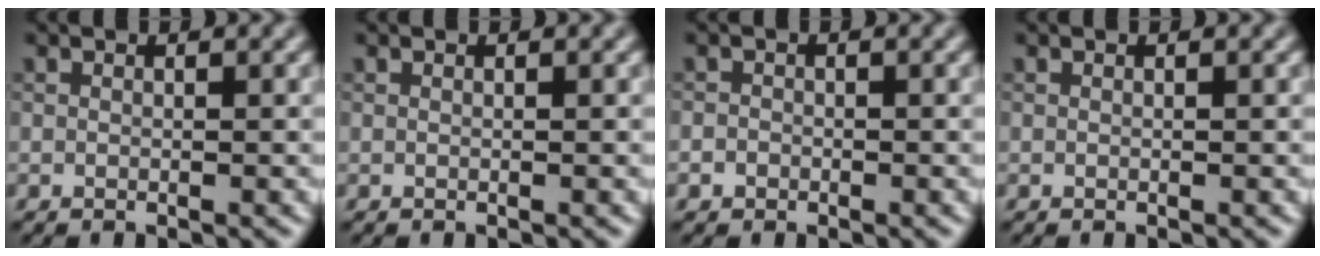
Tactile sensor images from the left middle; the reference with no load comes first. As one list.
[{"total": 0.0}, {"total": 0.9, "force": [-0.5, 0.8, 0.2], "torque": [0.001, -0.001, -0.009]}, {"total": 0.0}]